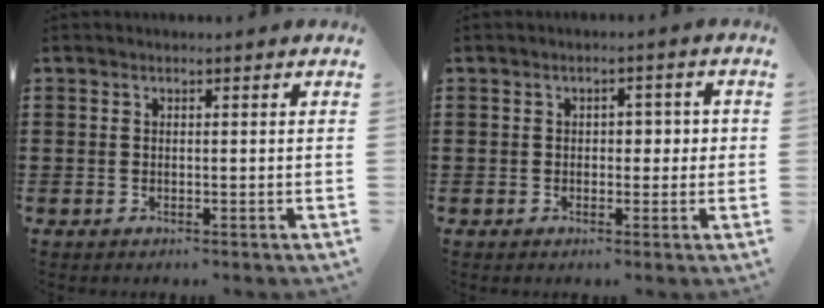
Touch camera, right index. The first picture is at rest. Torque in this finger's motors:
{"motor_torque": [0.57, 0.46, 0.06, 0.00]}